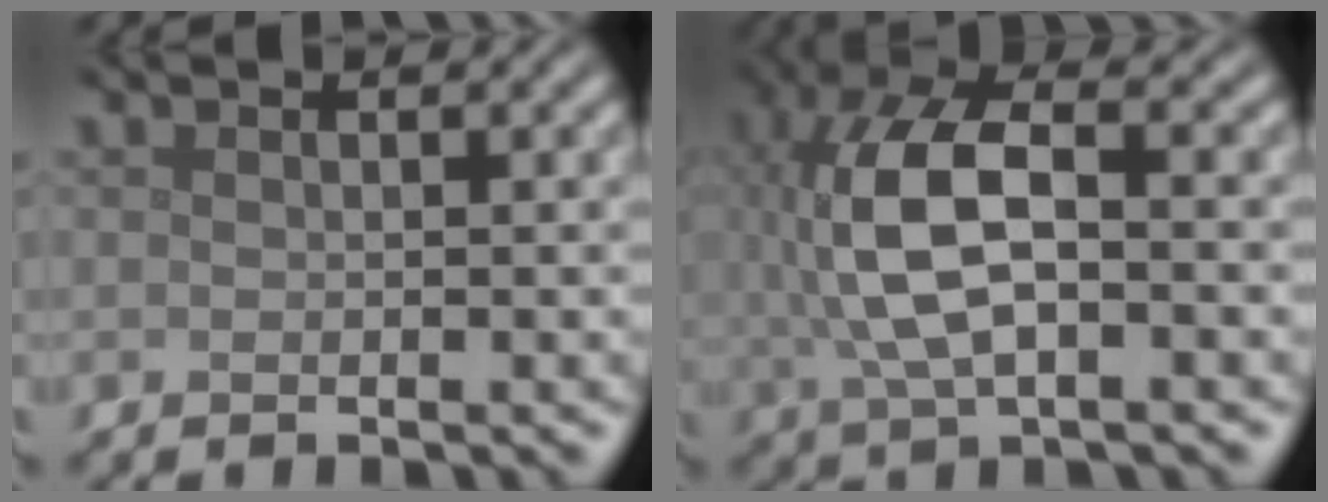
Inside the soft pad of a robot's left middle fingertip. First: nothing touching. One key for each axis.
{"total": 8.8, "fx": 0.5, "fy": 4.2, "fz": 7.8, "tx": -0.178, "ty": 0.009, "tz": 0.008}